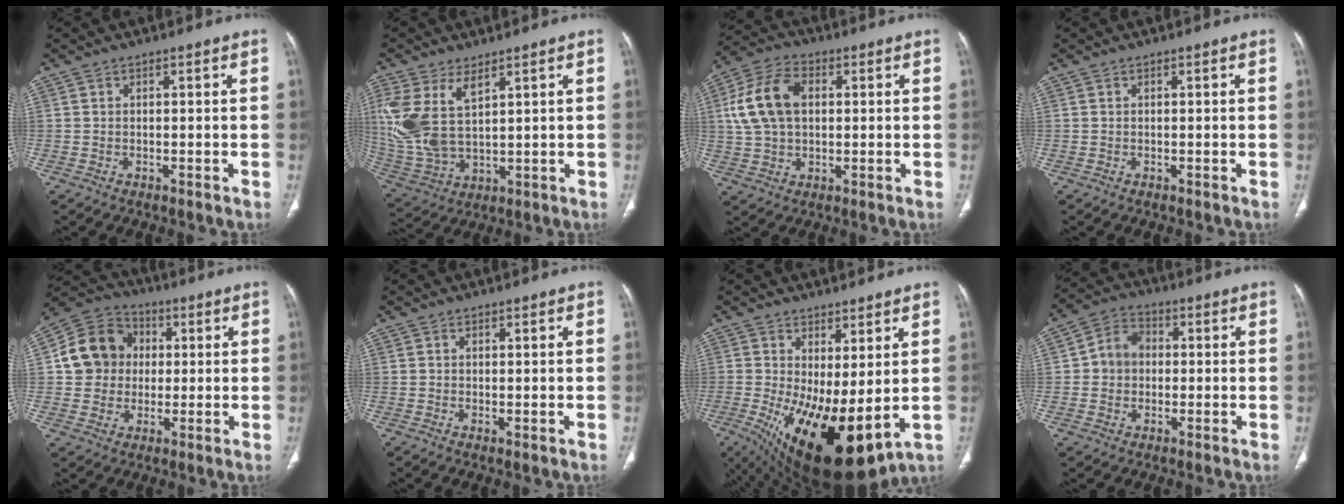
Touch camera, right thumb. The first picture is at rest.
{"total": 13.7, "force": [5.3, 7.3, 10.3], "torque": [-0.233, -0.015, 0.125]}
{"total": 12.7, "force": [2.2, 8.3, 9.3], "torque": [-0.179, 0.019, 0.038]}
{"total": 0.0}
{"total": 12.3, "force": [1.3, 11.1, 5.2], "torque": [-0.068, 0.017, 0.015]}
{"total": 0.7, "force": [0.0, 0.2, 0.7], "torque": [-0.018, -0.005, 0.001]}
{"total": 17.3, "force": [-1.5, 7.1, 15.6], "torque": [-0.281, -0.030, 0.004]}
{"total": 7.3, "force": [0.2, 6.2, 3.8], "torque": [-0.045, 0.019, -0.006]}